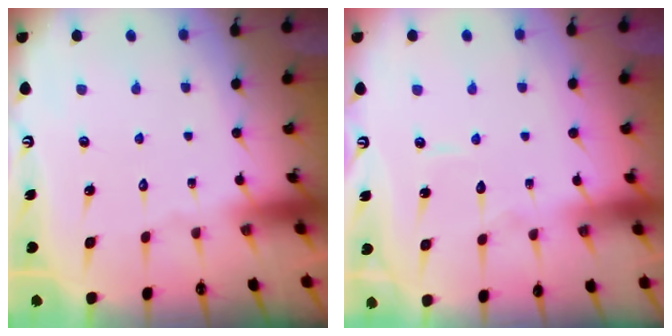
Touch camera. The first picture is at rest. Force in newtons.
{"total": 3.5, "press": 3.5, "slide": 0.3}